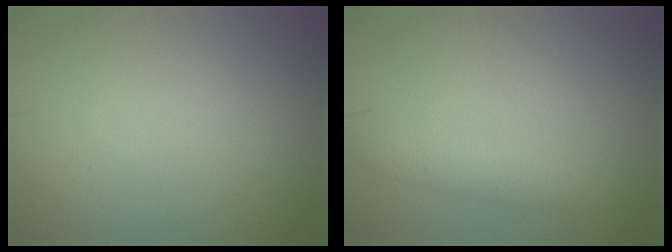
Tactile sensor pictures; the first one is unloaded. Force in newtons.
{"total": 2.0, "press": 1.9, "slide": 0.2}